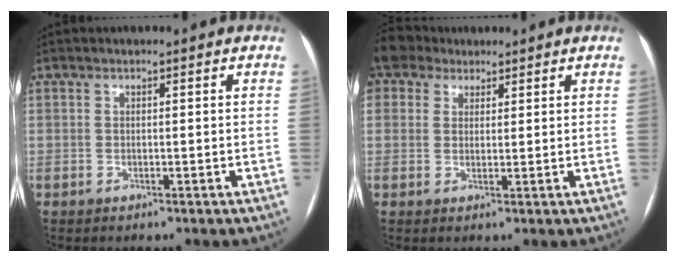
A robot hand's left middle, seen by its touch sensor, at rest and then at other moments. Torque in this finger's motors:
{"motor_torque": [1.10, -1.04, 1.05, 0.21]}